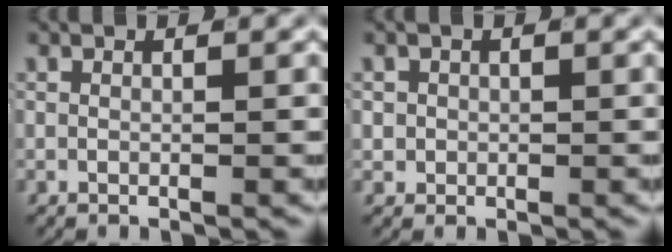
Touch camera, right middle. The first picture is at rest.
{"total": 1.8, "force": [0.2, 1.7, 0.5], "torque": [-0.015, -0.002, 0.003]}